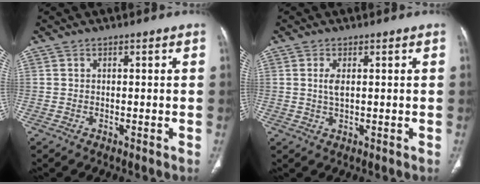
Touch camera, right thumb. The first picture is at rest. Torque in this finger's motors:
{"motor_torque": [-0.41, 0.30, 0.28, 0.15, 0.02]}